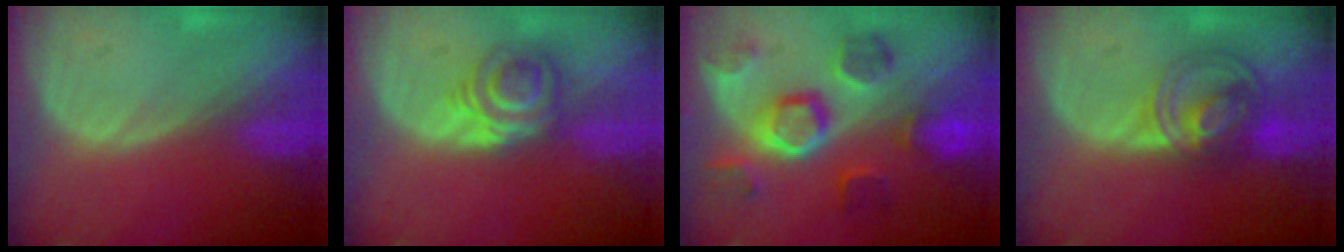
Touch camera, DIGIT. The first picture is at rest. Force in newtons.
{"total": 6.3, "press": 5.4, "slide": 3.2}
{"total": 9.4, "press": 9.0, "slide": 2.7}
{"total": 7.2, "press": 6.3, "slide": 3.5}